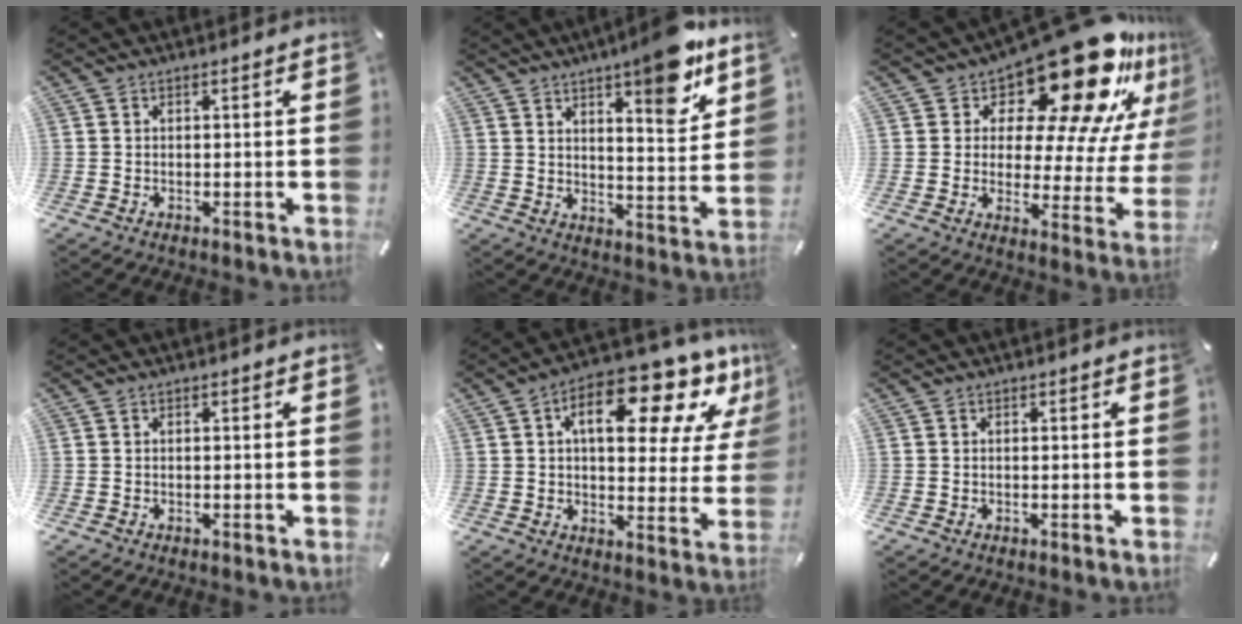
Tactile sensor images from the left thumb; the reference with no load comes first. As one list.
[{"total": 12.1, "force": [8.5, 3.1, 8.0], "torque": [-0.096, -0.063, 0.137]}, {"total": 24.7, "force": [16.8, 9.9, 15.2], "torque": [-0.195, -0.135, 0.273]}, {"total": 0.0}, {"total": 18.4, "force": [9.7, 8.3, 13.3], "torque": [-0.184, -0.057, 0.152]}, {"total": 0.0}]